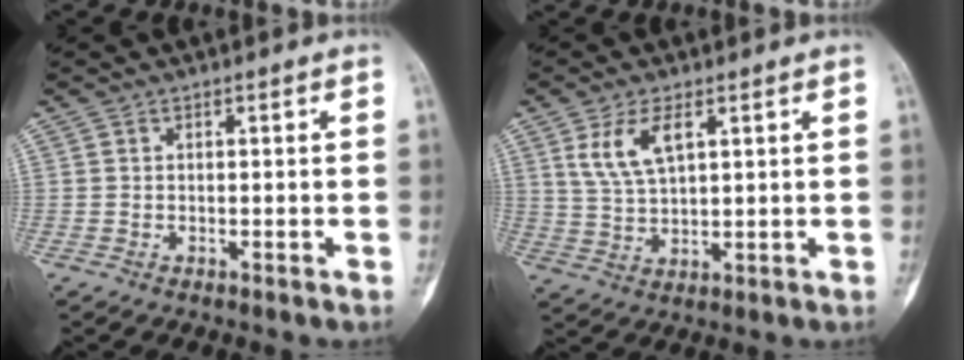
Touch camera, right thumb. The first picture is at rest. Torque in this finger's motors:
{"motor_torque": [-0.82, 0.97, 0.67, 0.10, 0.06]}